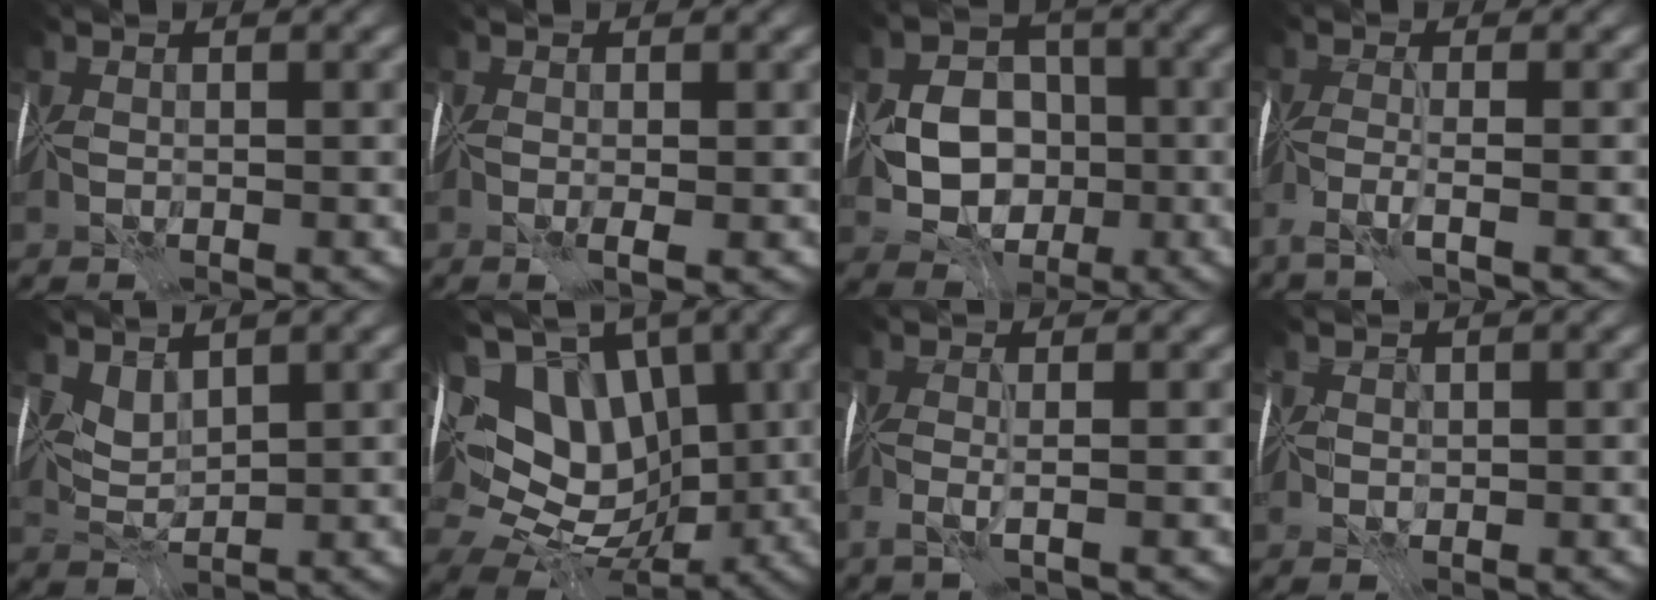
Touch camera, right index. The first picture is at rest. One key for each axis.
{"total": 0.9, "fx": -0.5, "fy": -0.5, "fz": 0.5, "tx": -0.009, "ty": -0.008, "tz": -0.010}
{"total": 6.1, "fx": -1.6, "fy": 4.8, "fz": 3.4, "tx": -0.046, "ty": -0.003, "tz": -0.042}
{"total": 2.5, "fx": -2.0, "fy": -1.2, "fz": 0.9, "tx": -0.023, "ty": -0.010, "tz": -0.052}
{"total": 1.7, "fx": 1.7, "fy": 0.1, "fz": 0.5, "tx": -0.013, "ty": -0.008, "tz": 0.039}
{"total": 14.1, "fx": 2.5, "fy": 10.3, "fz": 9.3, "tx": -0.165, "ty": 0.011, "tz": 0.049}
{"total": 1.7, "fx": -0.9, "fy": -1.3, "fz": 0.7, "tx": -0.017, "ty": -0.008, "tz": -0.021}
{"total": 0.5, "fx": 0.3, "fy": 0.3, "fz": -0.2, "tx": 0.008, "ty": -0.002, "tz": 0.004}